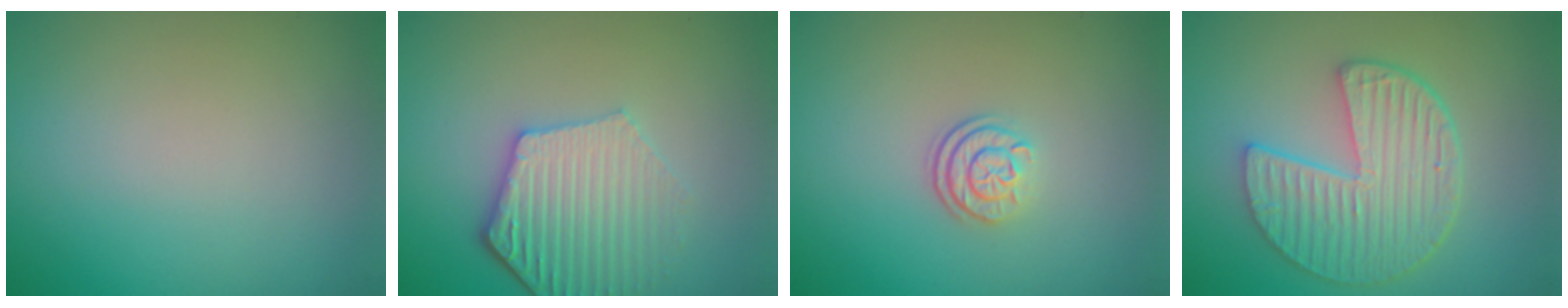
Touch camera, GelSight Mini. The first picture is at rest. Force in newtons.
{"total": 5.1, "press": 4.2, "slide": 2.9}
{"total": 2.5, "press": 1.8, "slide": 1.6}
{"total": 6.3, "press": 4.8, "slide": 4.1}